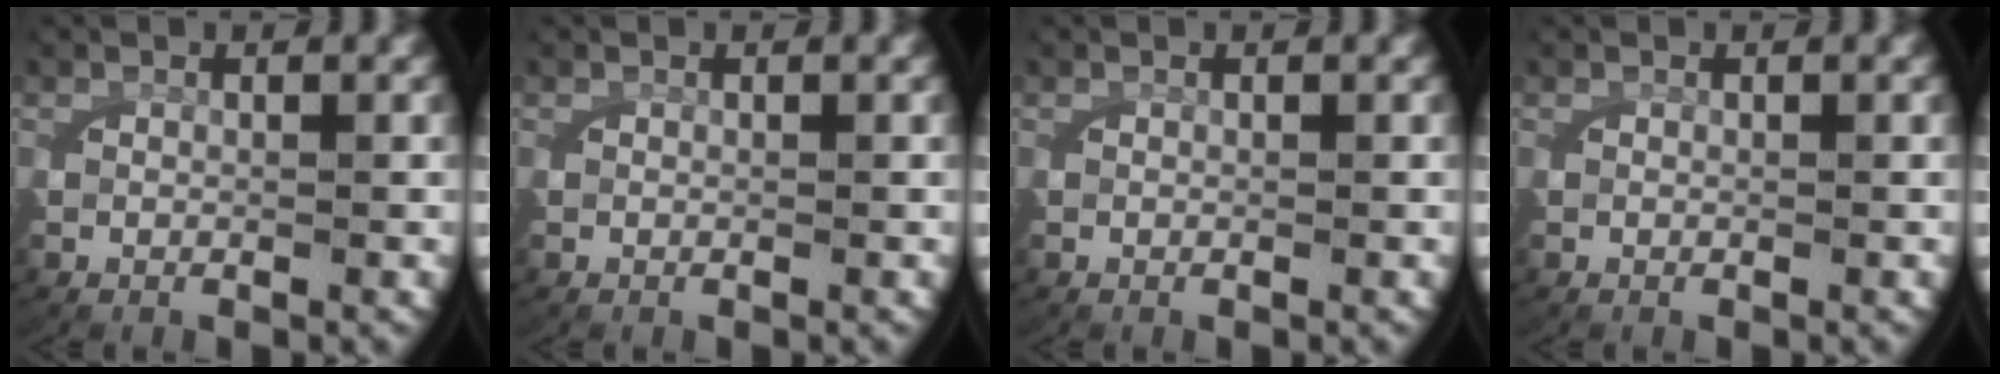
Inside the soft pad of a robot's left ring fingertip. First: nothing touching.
{"total": 0.0}
{"total": 0.0}
{"total": 0.0}